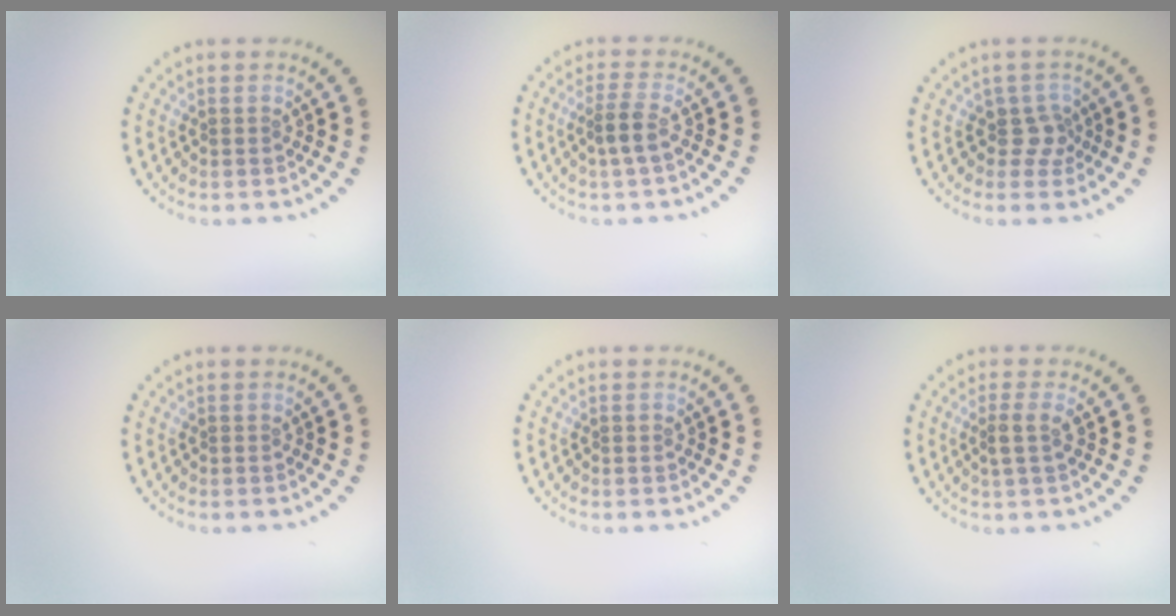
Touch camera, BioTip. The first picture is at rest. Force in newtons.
{"total": 2.0, "press": 1.6, "slide": 1.2}
{"total": 1.9, "press": 1.5, "slide": 1.3}
{"total": 0.0}
{"total": 0.0}
{"total": 1.8, "press": 1.4, "slide": 1.1}